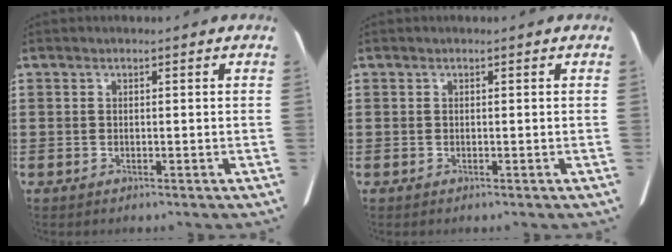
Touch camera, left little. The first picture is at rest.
{"total": 0.0}